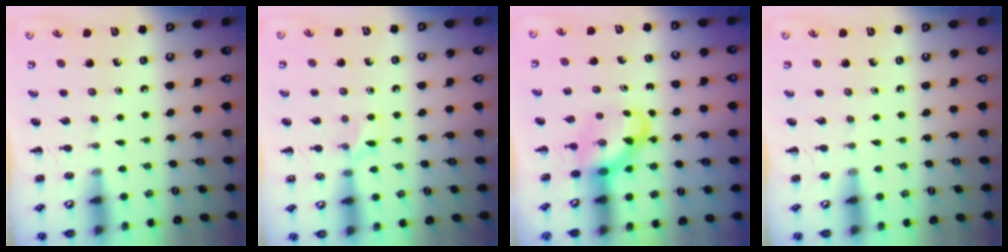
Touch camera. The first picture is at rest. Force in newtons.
{"total": 6.8, "press": 6.5, "slide": 2.0}
{"total": 4.1, "press": 4.0, "slide": 0.8}
{"total": 0.0}